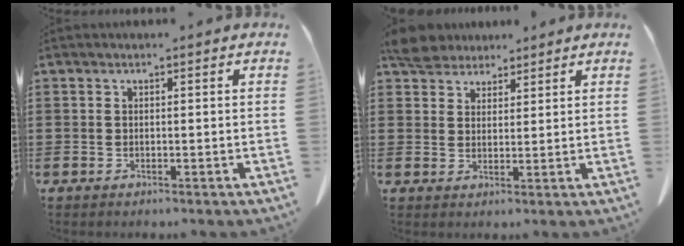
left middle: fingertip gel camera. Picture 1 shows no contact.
{"total": 4.8, "force": [4.4, 1.7, 0.9], "torque": [-0.035, -0.003, 0.087]}